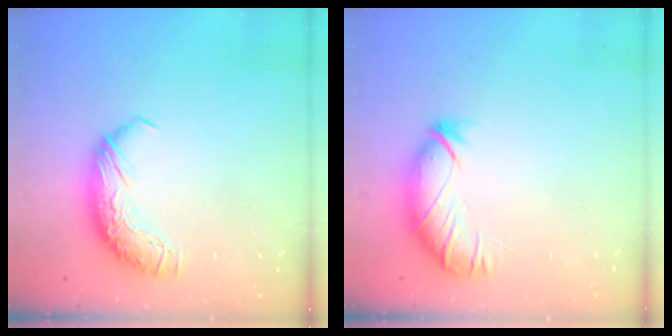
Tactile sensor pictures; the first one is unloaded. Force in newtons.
{"total": 3.0, "press": 2.9, "slide": 0.8}